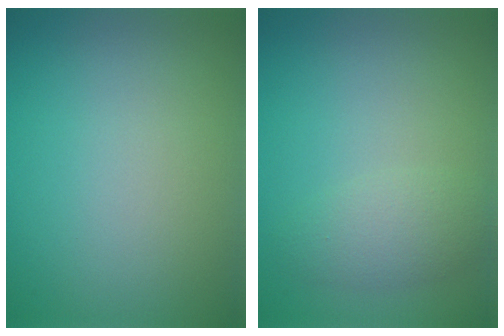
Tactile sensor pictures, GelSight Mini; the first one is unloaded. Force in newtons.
{"total": 2.6, "press": 2.6, "slide": 0.1}